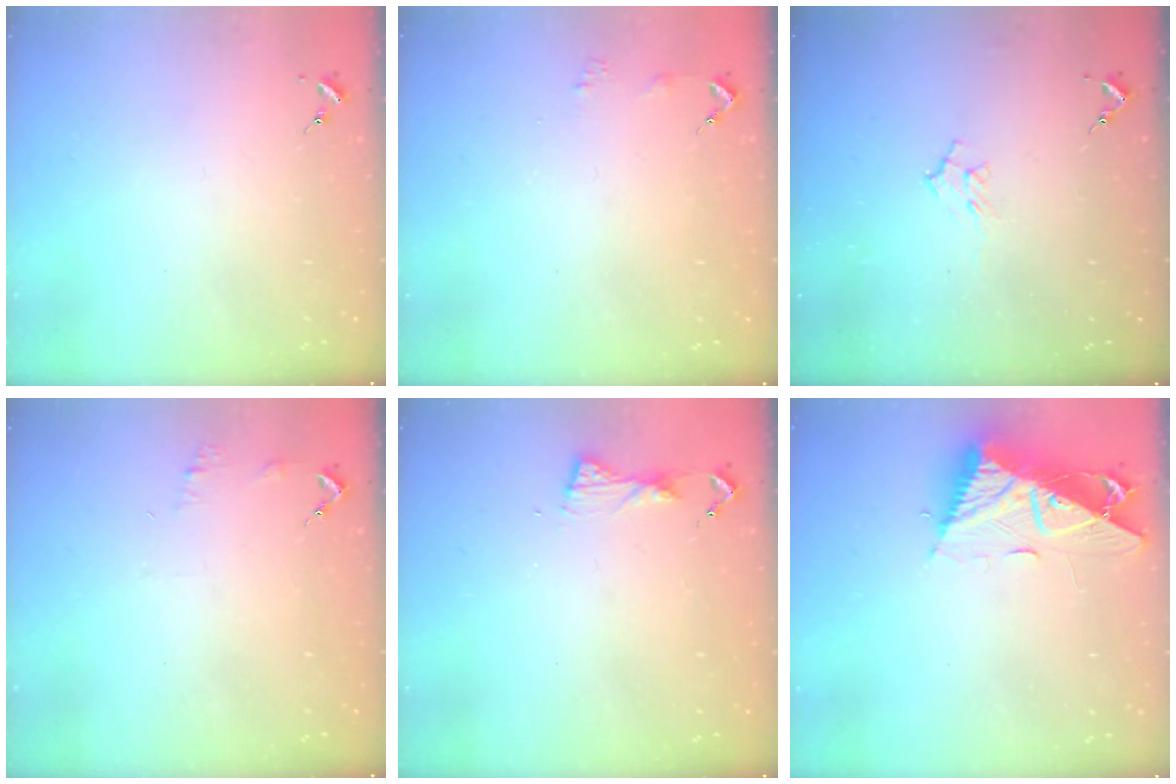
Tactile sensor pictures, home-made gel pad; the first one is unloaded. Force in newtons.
{"total": 2.4, "press": 2.4, "slide": 0.3}
{"total": 6.5, "press": 6.4, "slide": 1.3}
{"total": 5.4, "press": 5.3, "slide": 0.8}
{"total": 5.3, "press": 5.3, "slide": 0.6}
{"total": 13.3, "press": 13.3, "slide": 1.0}